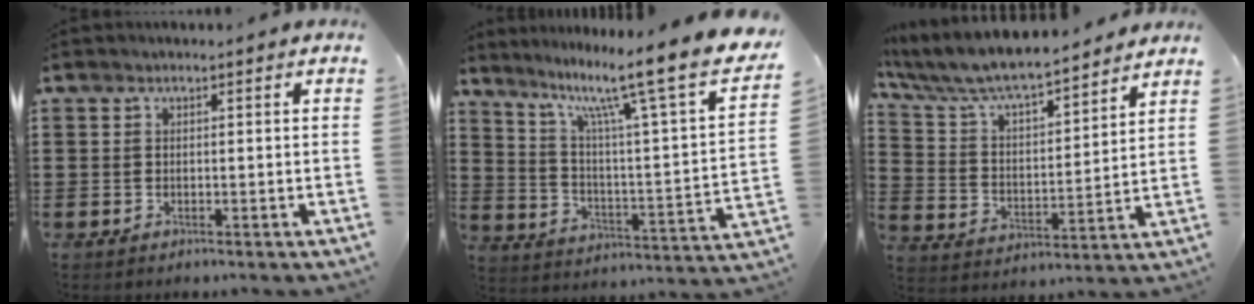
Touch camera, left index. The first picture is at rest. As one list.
[{"total": 11.5, "force": [8.8, 0.0, 7.5], "torque": [-0.143, -0.079, 0.128]}, {"total": 7.4, "force": [6.8, 0.8, 2.6], "torque": [-0.081, -0.045, 0.114]}]